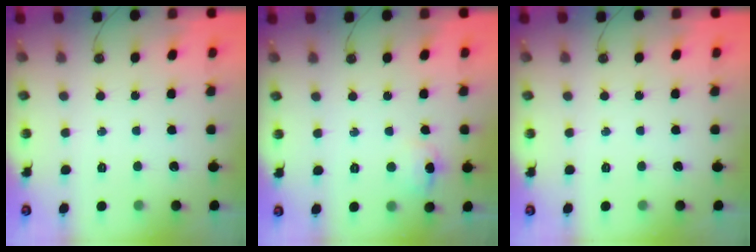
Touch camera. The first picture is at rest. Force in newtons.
{"total": 7.1, "press": 7.0, "slide": 0.8}
{"total": 0.0}